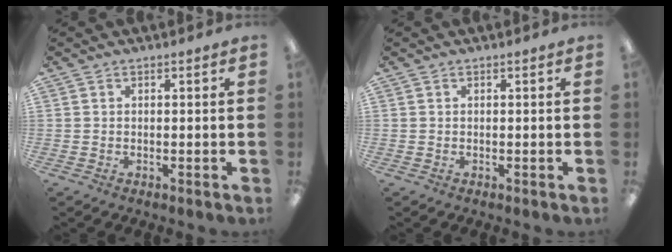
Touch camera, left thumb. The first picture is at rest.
{"total": 0.0}